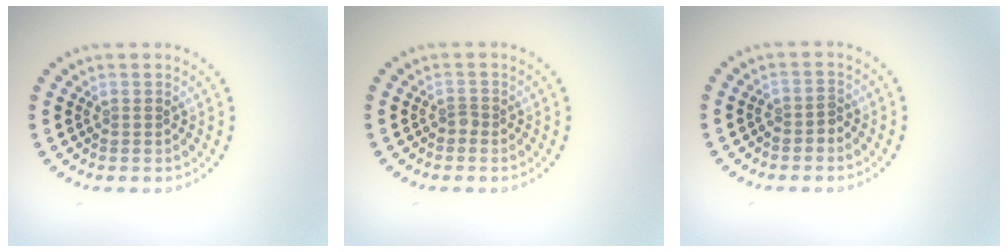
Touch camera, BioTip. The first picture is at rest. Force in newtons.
{"total": 0.8, "press": 0.5, "slide": 0.6}
{"total": 1.1, "press": 1.0, "slide": 0.6}